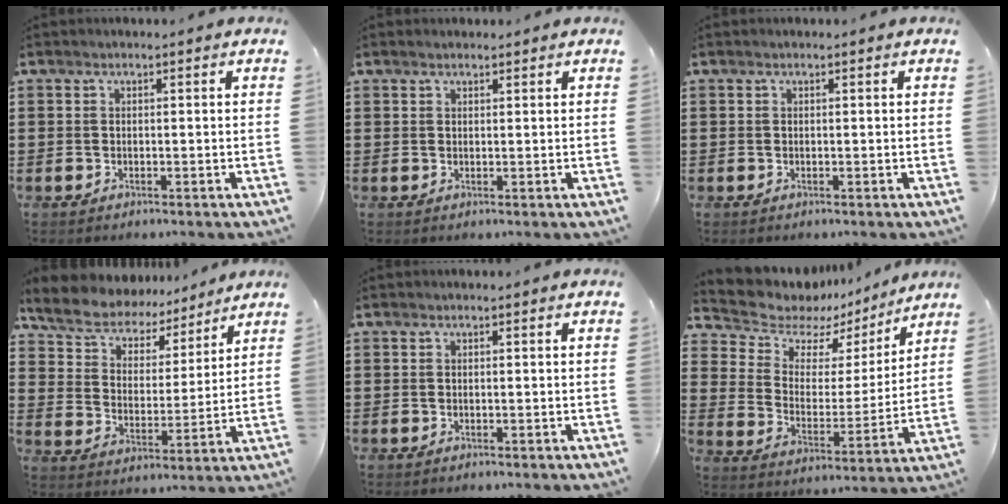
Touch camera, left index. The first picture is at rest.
{"total": 0.9, "force": [0.9, 0.2, 0.2], "torque": [-0.005, 0.002, 0.017]}
{"total": 0.0}
{"total": 6.9, "force": [6.6, 1.9, 0.8], "torque": [-0.054, -0.041, 0.116]}
{"total": 0.0}
{"total": 7.3, "force": [6.1, 3.8, 1.1], "torque": [-0.056, -0.047, 0.105]}